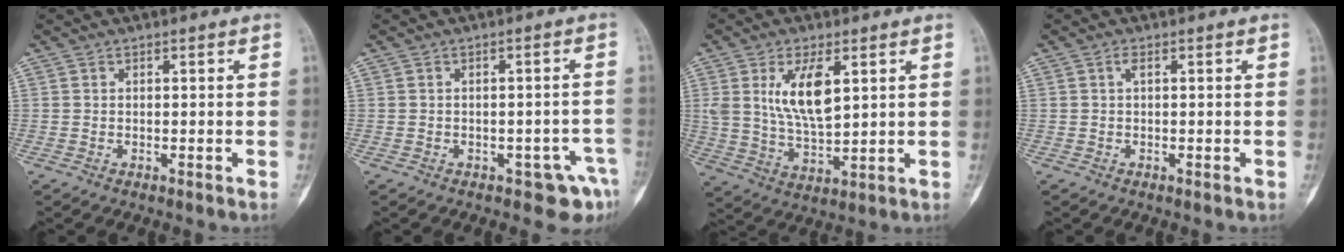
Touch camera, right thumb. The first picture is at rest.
{"total": 5.2, "force": [-2.9, 2.7, 3.4], "torque": [-0.022, 0.021, -0.029]}
{"total": 10.8, "force": [3.6, 4.7, 9.0], "torque": [-0.162, -0.022, 0.076]}
{"total": 0.8, "force": [0.2, 0.2, 0.7], "torque": [-0.014, 0.003, 0.004]}